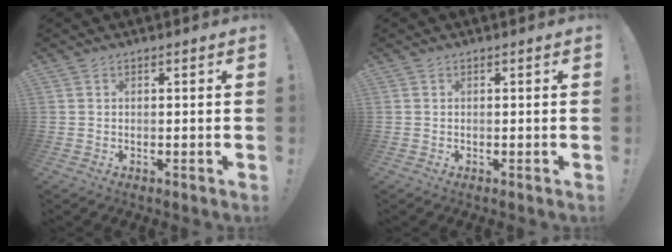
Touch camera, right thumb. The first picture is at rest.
{"total": 0.0}